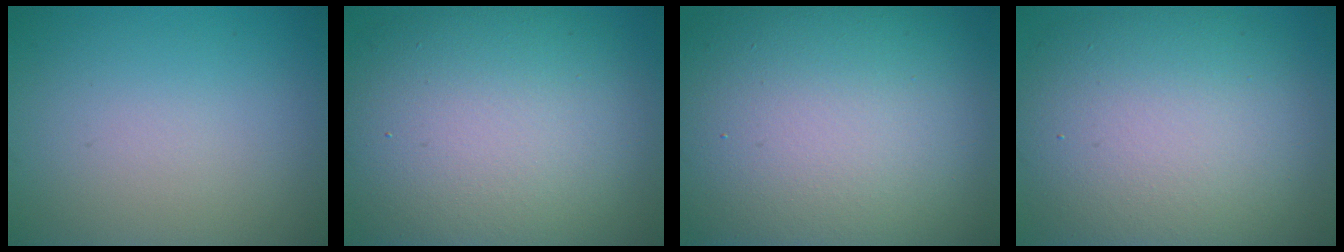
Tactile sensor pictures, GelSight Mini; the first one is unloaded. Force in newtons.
{"total": 13.5, "press": 13.5, "slide": 1.3}
{"total": 19.0, "press": 19.0, "slide": 0.7}
{"total": 12.7, "press": 12.7, "slide": 0.6}